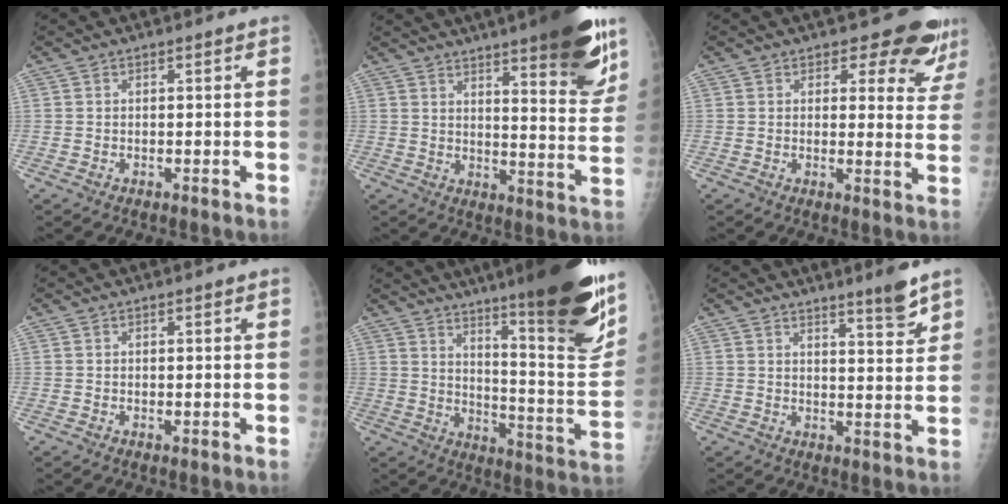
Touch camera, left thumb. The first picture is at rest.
{"total": 19.6, "force": [12.7, 3.8, 14.4], "torque": [-0.170, -0.065, 0.170]}
{"total": 9.6, "force": [8.3, 4.1, 2.4], "torque": [0.017, -0.056, 0.074]}
{"total": 0.6, "force": [0.2, 0.3, 0.4], "torque": [-0.003, -0.001, 0.003]}
{"total": 26.3, "force": [17.0, 3.6, 19.8], "torque": [-0.262, -0.091, 0.245]}
{"total": 5.5, "force": [4.3, 0.4, 3.3], "torque": [-0.039, -0.038, 0.062]}